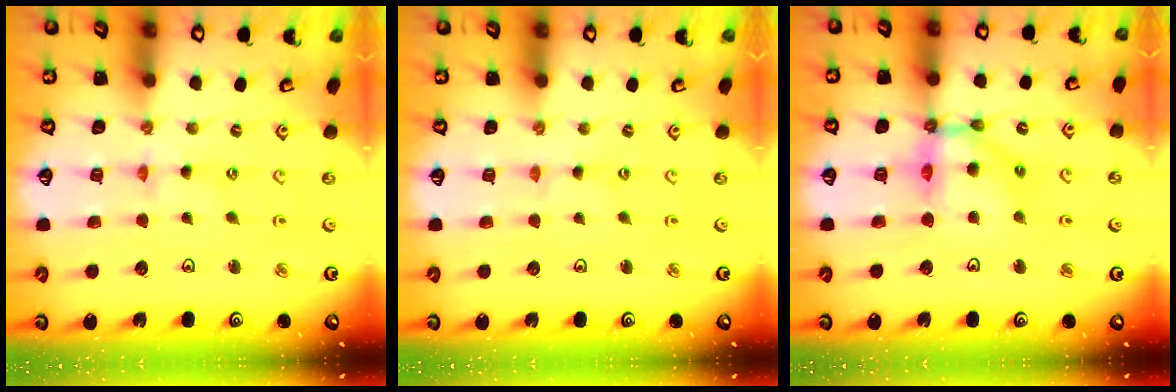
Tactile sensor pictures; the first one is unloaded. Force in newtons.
{"total": 0.0}
{"total": 12.6, "press": 12.5, "slide": 1.5}